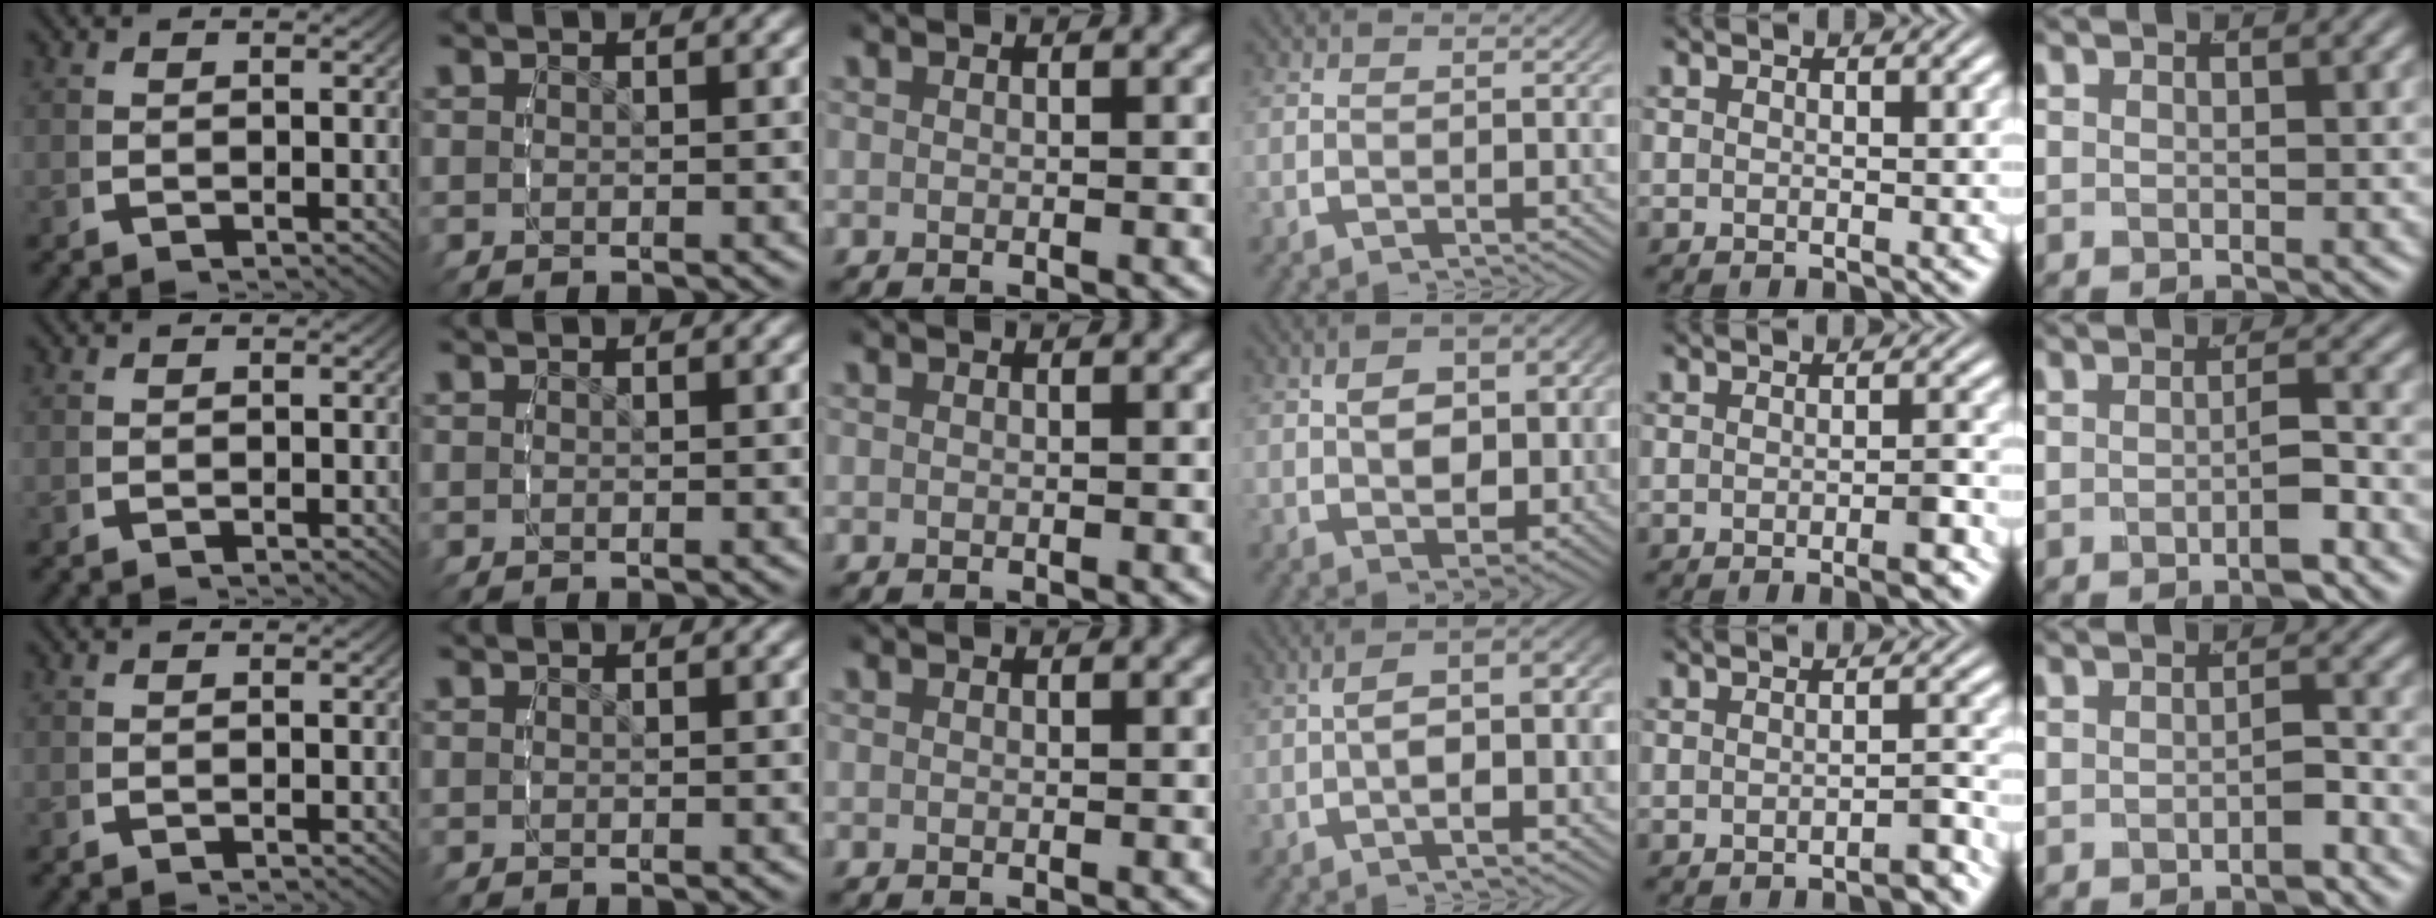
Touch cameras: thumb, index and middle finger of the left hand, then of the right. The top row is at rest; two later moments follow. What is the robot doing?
{"motion": "lift_and_place", "object": "sponge"}